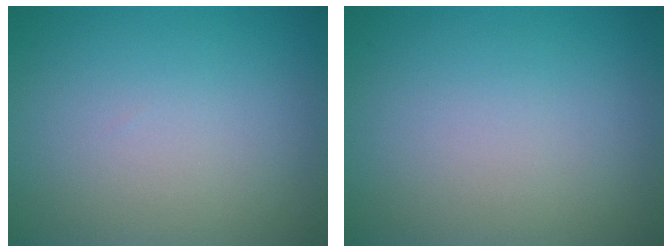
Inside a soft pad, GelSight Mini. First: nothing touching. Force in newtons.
{"total": 0.0}